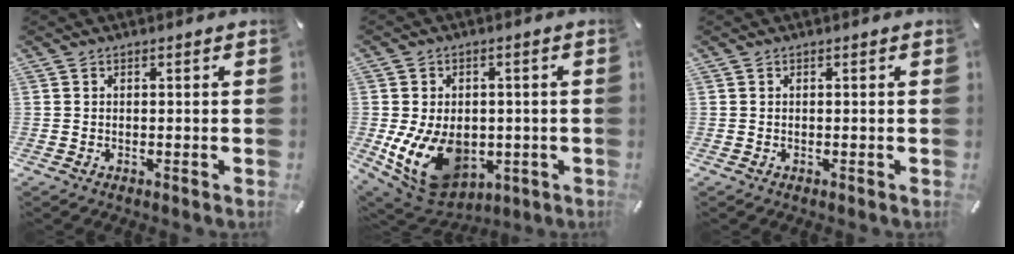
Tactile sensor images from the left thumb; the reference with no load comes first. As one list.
[{"total": 14.9, "force": [-3.2, 10.9, 9.6], "torque": [-0.179, 0.007, -0.045]}, {"total": 0.0}]